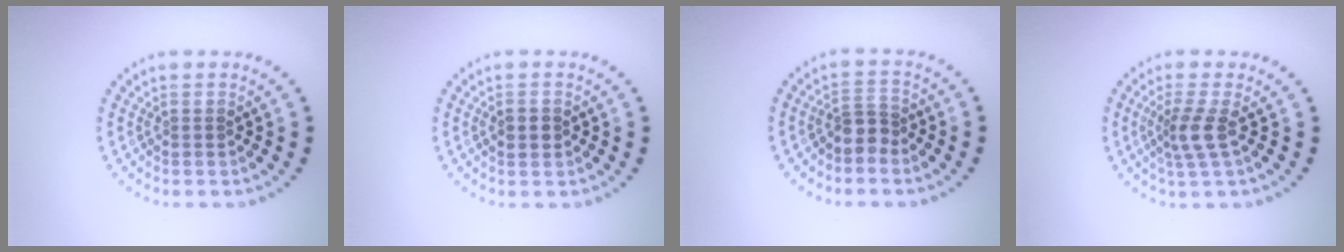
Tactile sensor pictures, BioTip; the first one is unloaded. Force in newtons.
{"total": 1.7, "press": 1.7, "slide": 0.1}
{"total": 2.2, "press": 1.7, "slide": 1.4}
{"total": 2.4, "press": 1.8, "slide": 1.6}